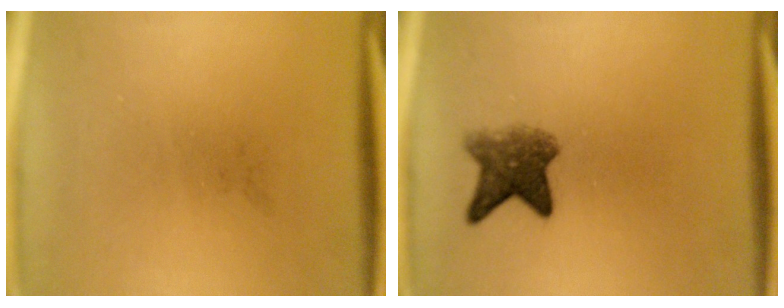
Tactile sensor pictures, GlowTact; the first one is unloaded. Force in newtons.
{"total": 5.2}